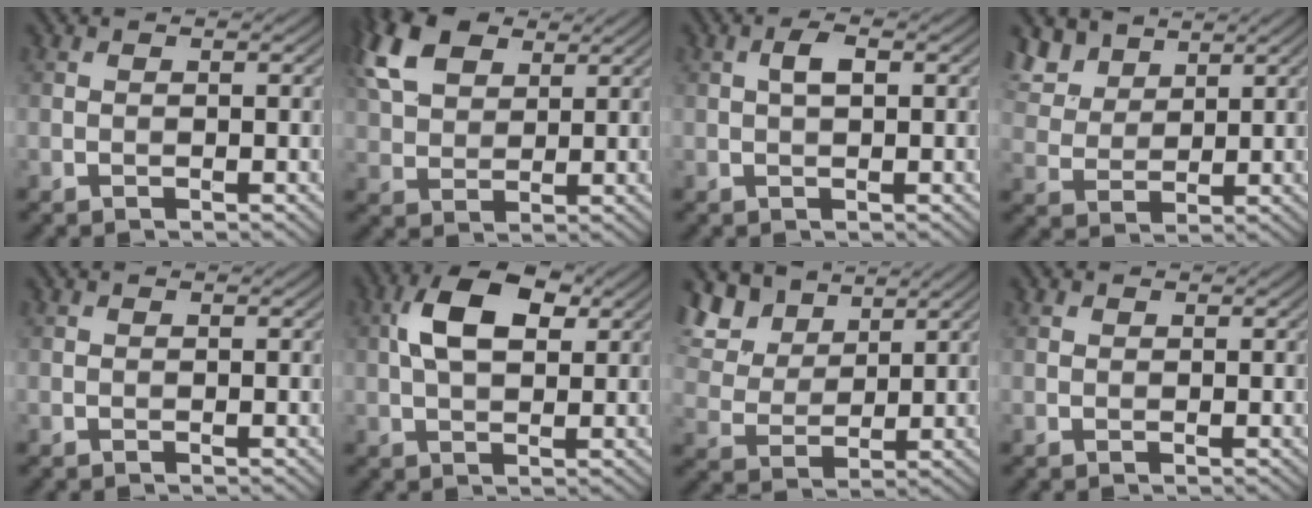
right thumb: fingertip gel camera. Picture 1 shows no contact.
{"total": 9.8, "force": [5.0, 5.7, 6.3], "torque": [-0.171, 0.028, 0.101]}
{"total": 2.1, "force": [0.4, 0.8, 1.9], "torque": [-0.036, 0.006, 0.005]}
{"total": 6.6, "force": [4.7, 3.6, 3.0], "torque": [-0.087, 0.004, 0.101]}
{"total": 0.0}
{"total": 7.8, "force": [2.2, 4.2, 6.2], "torque": [-0.122, 0.015, 0.032]}
{"total": 9.5, "force": [6.2, 5.2, 4.9], "torque": [-0.150, 0.014, 0.120]}
{"total": 0.7, "force": [0.5, 0.4, 0.2], "torque": [-0.004, 0.002, 0.010]}